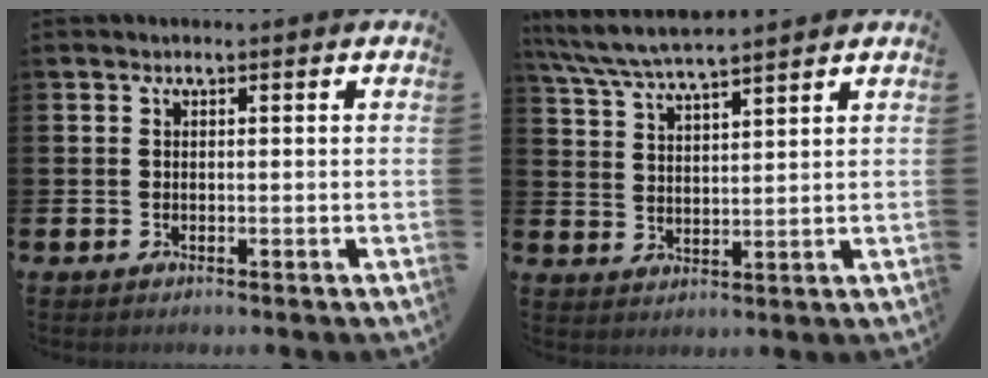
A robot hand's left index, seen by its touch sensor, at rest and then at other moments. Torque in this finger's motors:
{"motor_torque": [0.71, -0.68, 0.42, 0.21]}